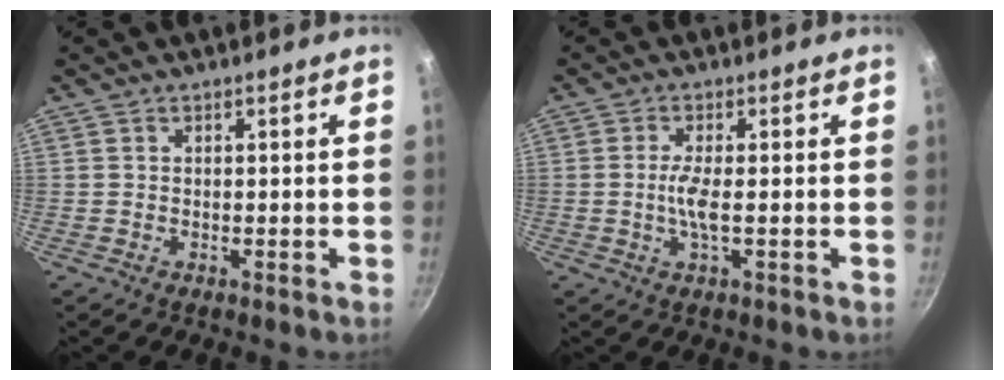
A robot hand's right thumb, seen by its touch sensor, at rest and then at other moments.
{"total": 3.7, "force": [-0.4, 0.7, 3.7], "torque": [-0.084, 0.001, -0.010]}